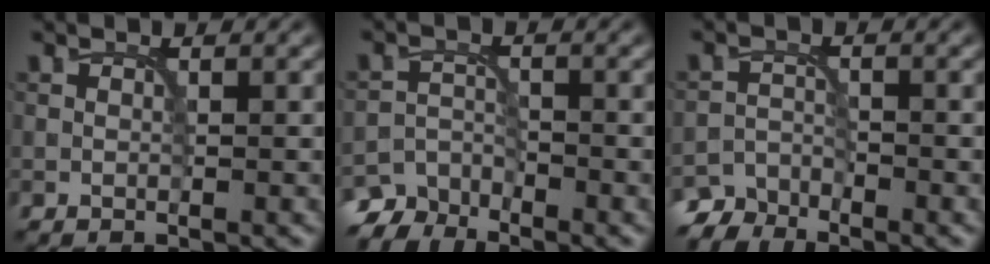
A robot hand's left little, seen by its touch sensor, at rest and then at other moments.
{"total": 3.4, "force": [-3.2, 1.2, 0.2], "torque": [0.004, -0.004, -0.065]}
{"total": 3.0, "force": [-2.9, 0.8, 0.1], "torque": [0.003, -0.002, -0.062]}